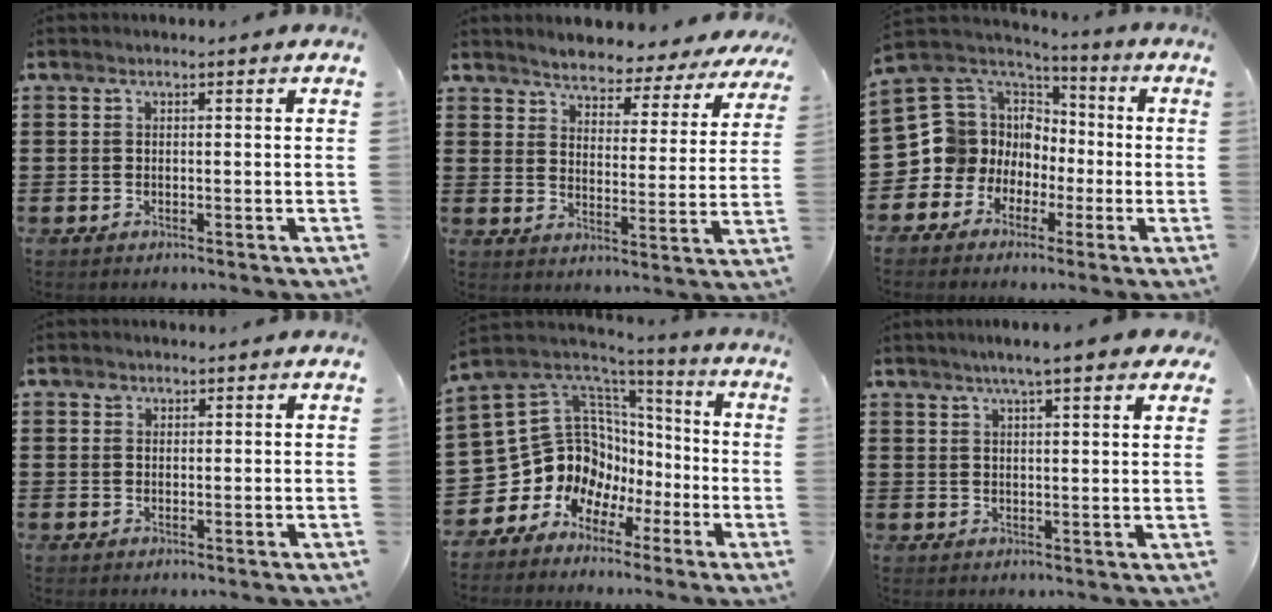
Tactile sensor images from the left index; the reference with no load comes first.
{"total": 3.7, "force": [3.7, 0.2, -0.1], "torque": [-0.025, -0.033, 0.058]}
{"total": 10.7, "force": [-1.3, 10.2, 2.9], "torque": [-0.119, -0.016, -0.025]}
{"total": 1.0, "force": [0.7, 0.8, 0.2], "torque": [-0.007, 0.002, 0.014]}
{"total": 12.3, "force": [-1.2, 11.6, 3.7], "torque": [-0.128, -0.038, -0.001]}
{"total": 4.4, "force": [3.4, 0.1, 2.9], "torque": [-0.057, -0.002, 0.056]}